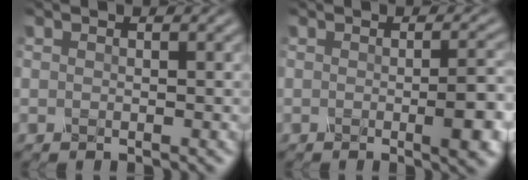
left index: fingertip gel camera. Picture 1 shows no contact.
{"total": 4.2, "force": [-0.8, 1.0, 4.0], "torque": [-0.058, -0.003, -0.010]}